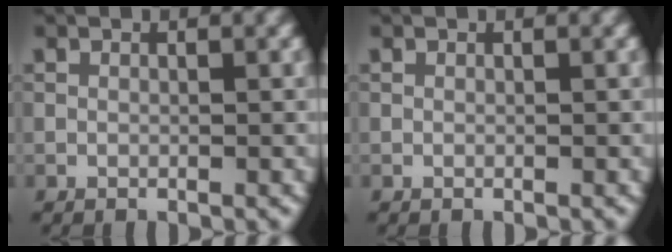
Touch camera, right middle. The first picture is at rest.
{"total": 0.0}